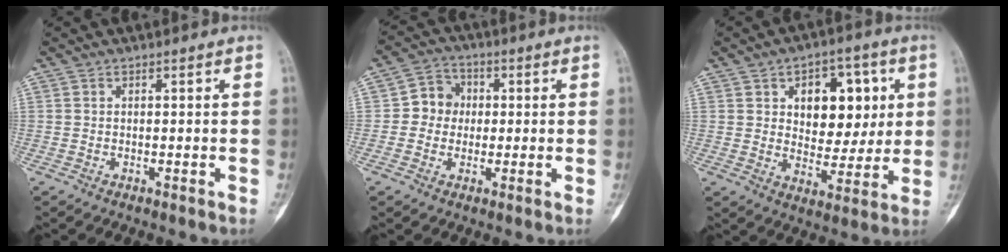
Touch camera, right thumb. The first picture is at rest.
{"total": 6.2, "force": [0.1, 5.8, 2.4], "torque": [-0.006, 0.012, -0.011]}
{"total": 13.8, "force": [3.7, 9.1, 9.7], "torque": [-0.076, -0.007, 0.058]}